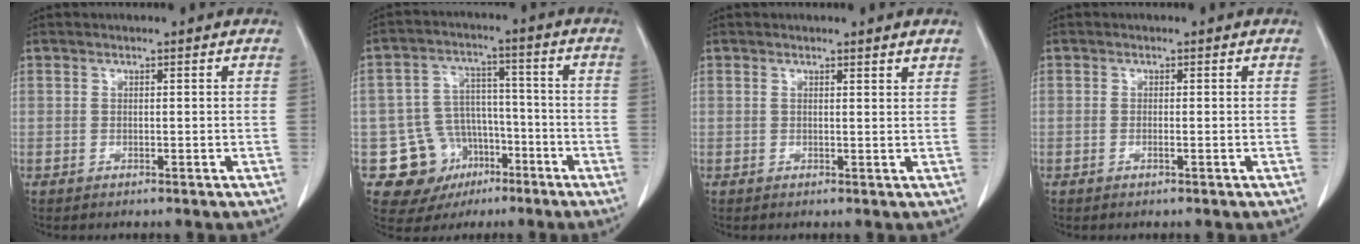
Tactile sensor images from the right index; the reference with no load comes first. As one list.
[{"total": 11.5, "force": [-5.0, 9.9, 3.1], "torque": [-0.049, 0.040, -0.065]}, {"total": 1.5, "force": [1.3, 0.0, 0.8], "torque": [-0.015, 0.001, 0.015]}, {"total": 0.5, "force": [-0.2, 0.0, 0.5], "torque": [-0.008, 0.001, -0.001]}]